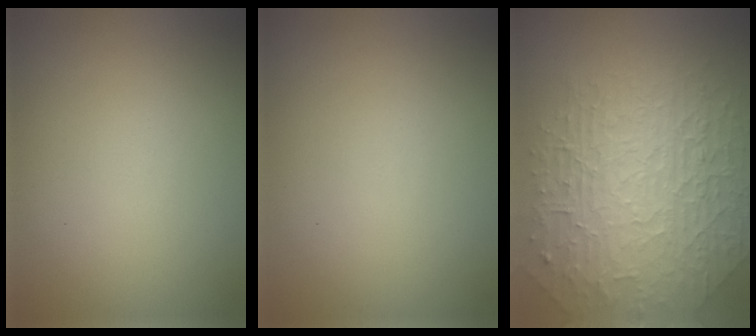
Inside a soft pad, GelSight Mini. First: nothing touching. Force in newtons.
{"total": 0.0}
{"total": 10.0, "press": 6.3, "slide": 7.7}